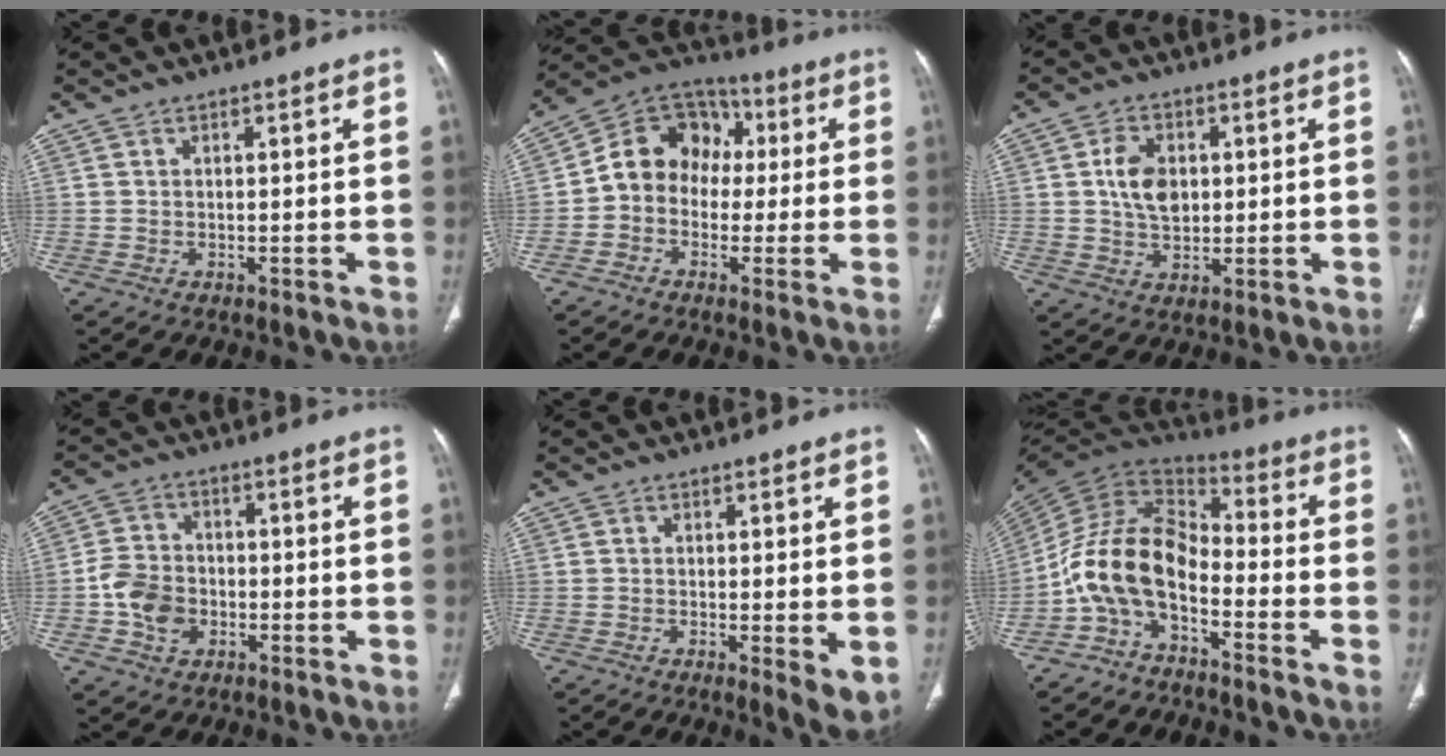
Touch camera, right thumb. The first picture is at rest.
{"total": 12.5, "force": [0.1, 10.5, 6.7], "torque": [-0.075, 0.040, -0.017]}
{"total": 7.4, "force": [1.2, 5.3, 5.1], "torque": [-0.073, -0.006, 0.022]}
{"total": 7.7, "force": [-1.9, 6.2, 4.2], "torque": [-0.061, 0.014, -0.039]}
{"total": 4.7, "force": [-0.7, 1.3, 4.5], "torque": [-0.070, -0.018, -0.011]}
{"total": 12.8, "force": [-5.3, 7.2, 9.2], "torque": [-0.170, 0.078, -0.115]}